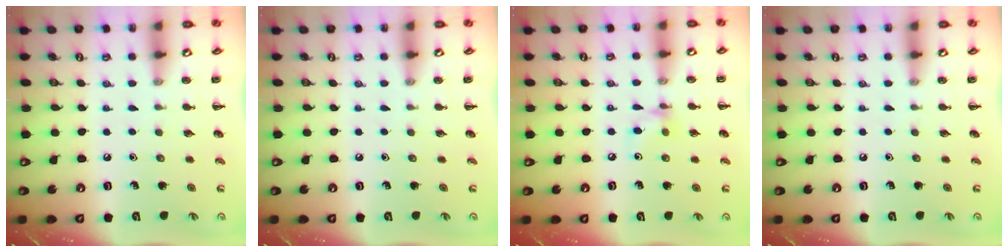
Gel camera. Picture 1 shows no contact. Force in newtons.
{"total": 0.0}
{"total": 6.5, "press": 6.4, "slide": 1.1}
{"total": 0.0}